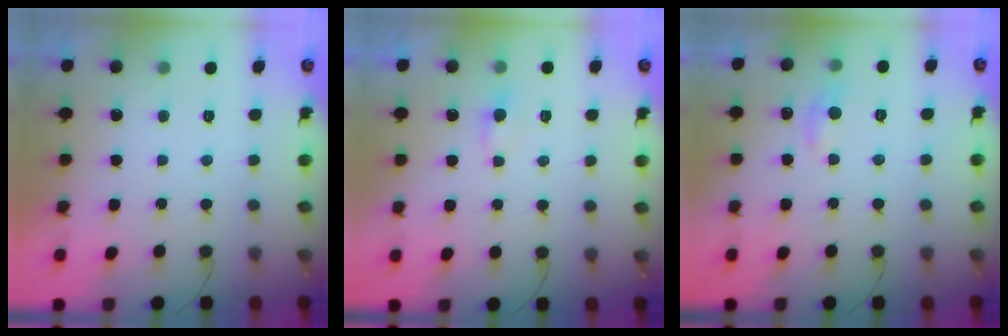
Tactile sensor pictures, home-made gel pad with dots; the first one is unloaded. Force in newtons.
{"total": 3.3, "press": 3.3, "slide": 0.4}
{"total": 5.4, "press": 5.3, "slide": 0.7}